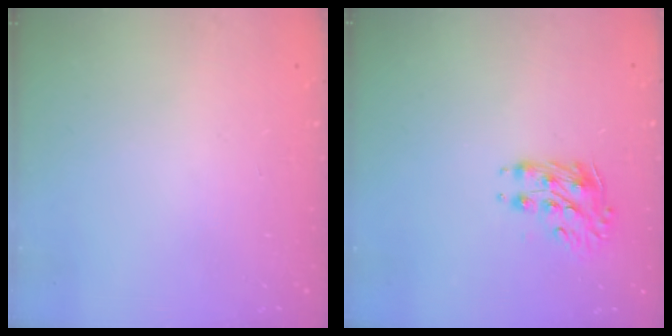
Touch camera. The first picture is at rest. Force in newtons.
{"total": 9.4, "press": 9.4, "slide": 0.9}